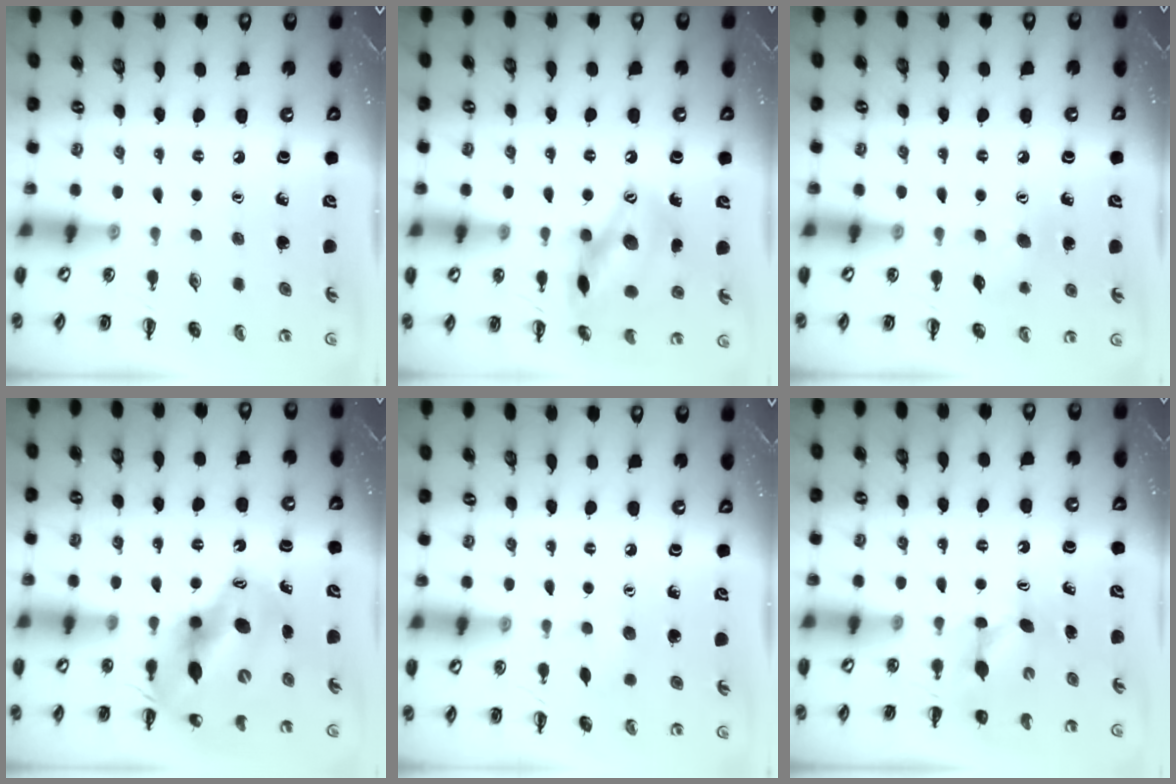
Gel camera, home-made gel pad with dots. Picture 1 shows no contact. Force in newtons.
{"total": 14.3, "press": 14.3, "slide": 1.0}
{"total": 7.5, "press": 7.3, "slide": 1.6}
{"total": 13.8, "press": 13.4, "slide": 3.5}
{"total": 3.9, "press": 3.8, "slide": 1.0}
{"total": 4.1, "press": 3.9, "slide": 1.2}